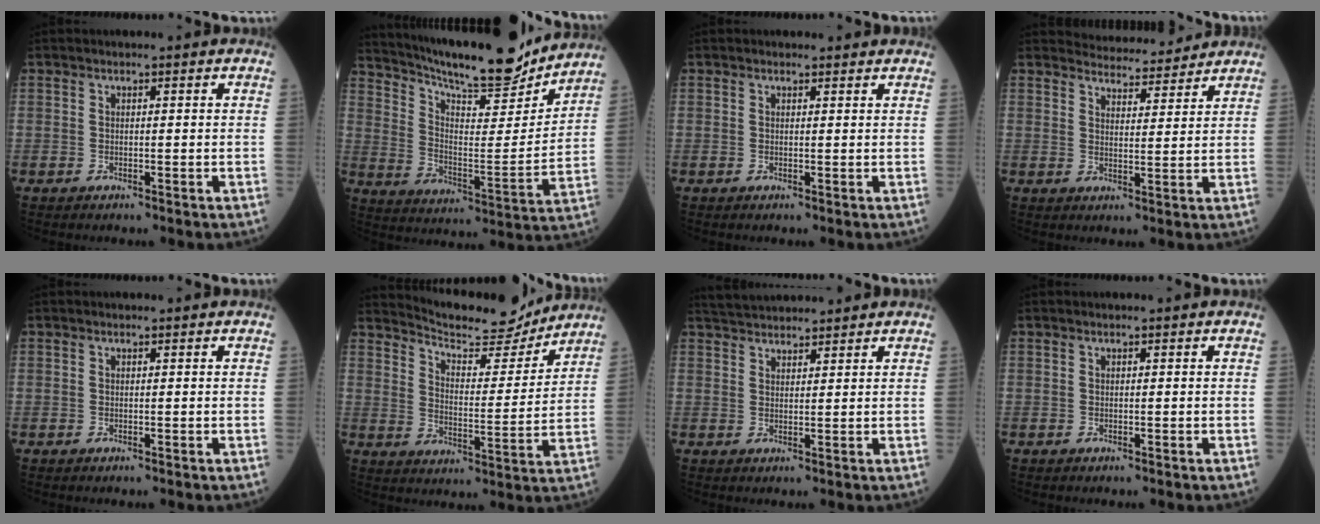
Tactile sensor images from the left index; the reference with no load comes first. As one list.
[{"total": 20.3, "force": [18.5, 2.6, 8.0], "torque": [-0.147, -0.020, 0.284]}, {"total": 1.0, "force": [1.0, 0.3, 0.0], "torque": [-0.011, -0.001, 0.009]}, {"total": 8.3, "force": [8.1, 1.5, 1.0], "torque": [-0.011, 0.007, 0.107]}, {"total": 0.0}, {"total": 13.4, "force": [12.9, 1.5, 3.1], "torque": [-0.055, -0.010, 0.193]}, {"total": 6.9, "force": [6.6, 0.8, 1.8], "torque": [-0.035, 0.037, 0.109]}, {"total": 0.0}]